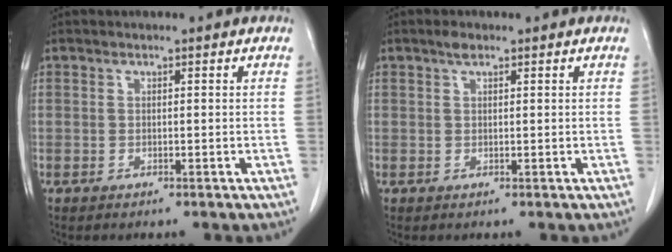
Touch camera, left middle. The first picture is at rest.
{"total": 1.2, "force": [0.9, 0.4, 0.8], "torque": [-0.016, 0.005, 0.016]}